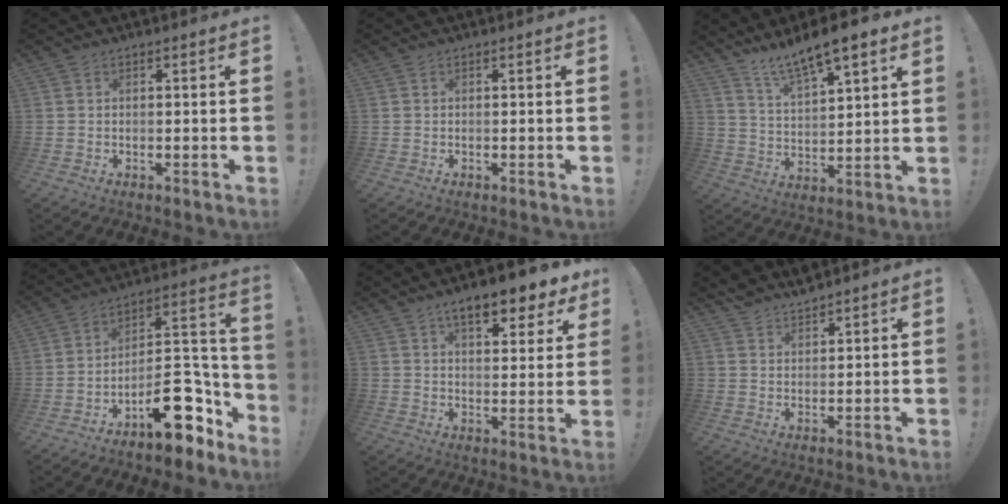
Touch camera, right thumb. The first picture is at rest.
{"total": 0.0}
{"total": 10.6, "force": [8.7, 2.0, 5.6], "torque": [-0.102, -0.058, 0.153]}
{"total": 18.0, "force": [-10.6, 8.9, 11.5], "torque": [-0.116, 0.076, -0.157]}
{"total": 10.9, "force": [7.2, 3.1, 7.6], "torque": [-0.106, -0.043, 0.120]}
{"total": 3.9, "force": [3.9, 0.7, 0.3], "torque": [-0.002, -0.031, 0.071]}